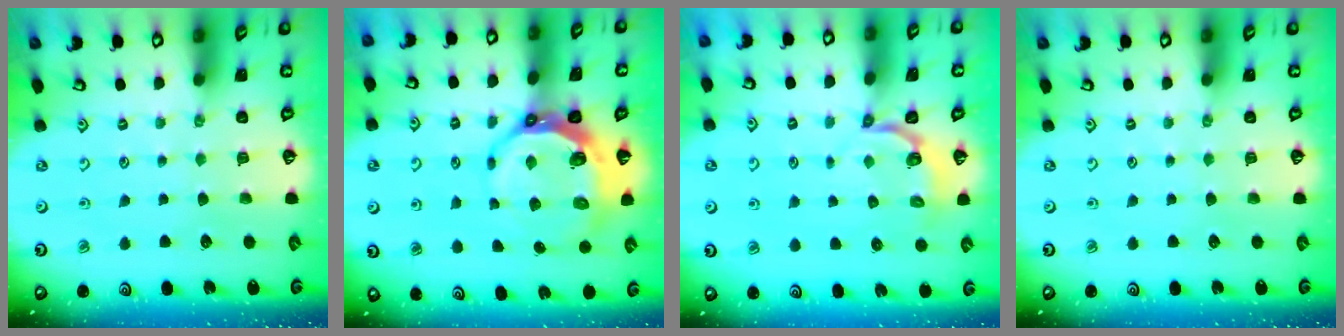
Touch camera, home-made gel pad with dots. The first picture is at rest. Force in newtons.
{"total": 10.1, "press": 9.2, "slide": 4.3}
{"total": 3.4, "press": 2.5, "slide": 2.3}
{"total": 0.0}